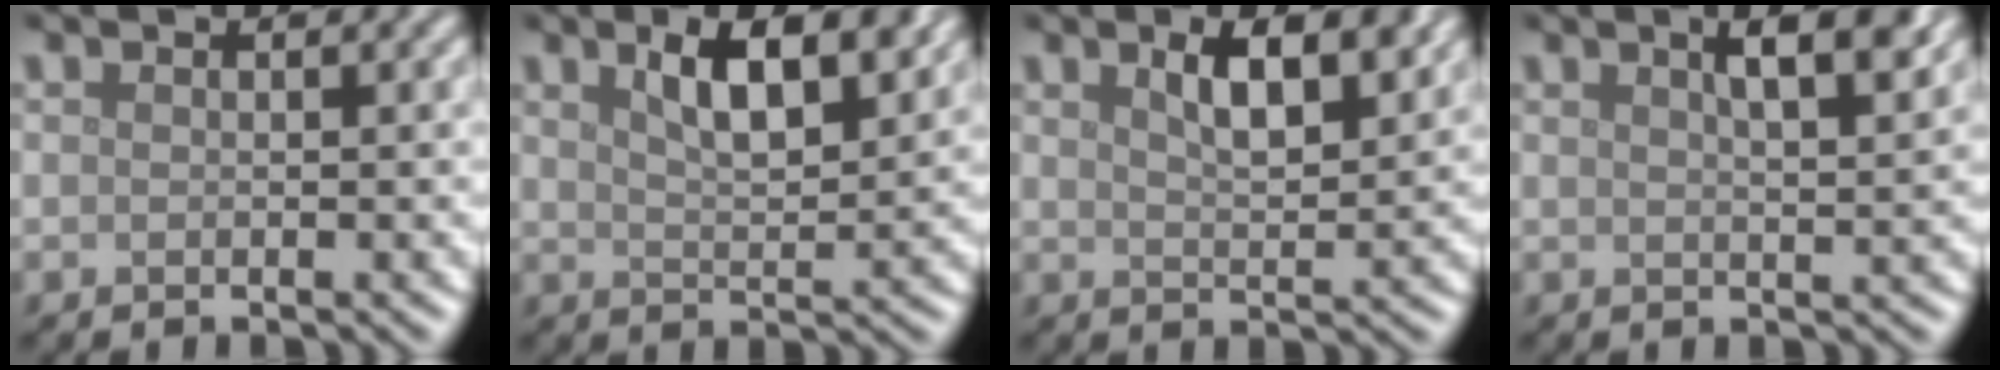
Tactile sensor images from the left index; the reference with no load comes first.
{"total": 5.4, "force": [2.9, 1.8, 4.2], "torque": [-0.071, 0.002, 0.047]}
{"total": 4.4, "force": [2.3, 1.4, 3.5], "torque": [-0.056, 0.002, 0.039]}
{"total": 4.9, "force": [2.6, 1.5, 3.8], "torque": [-0.032, 0.019, 0.020]}